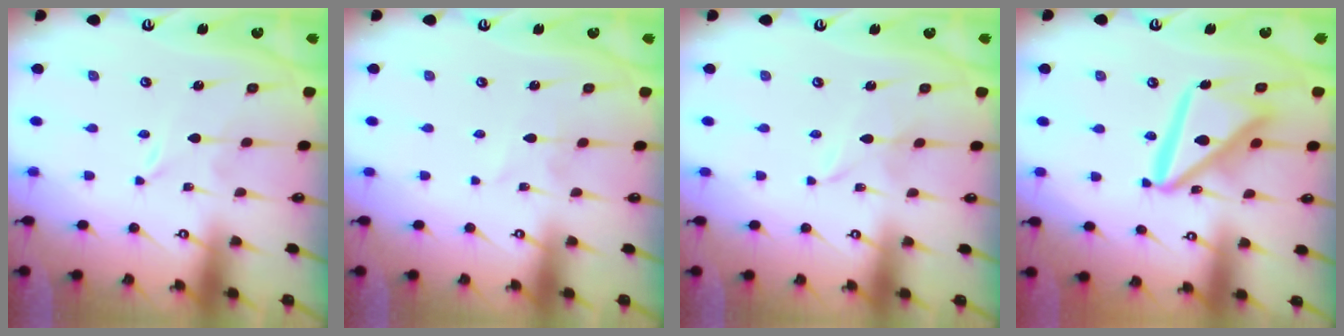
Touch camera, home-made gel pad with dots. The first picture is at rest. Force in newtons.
{"total": 2.8, "press": 2.7, "slide": 0.3}
{"total": 1.1, "press": 1.1, "slide": 0.1}
{"total": 17.6, "press": 17.5, "slide": 1.8}